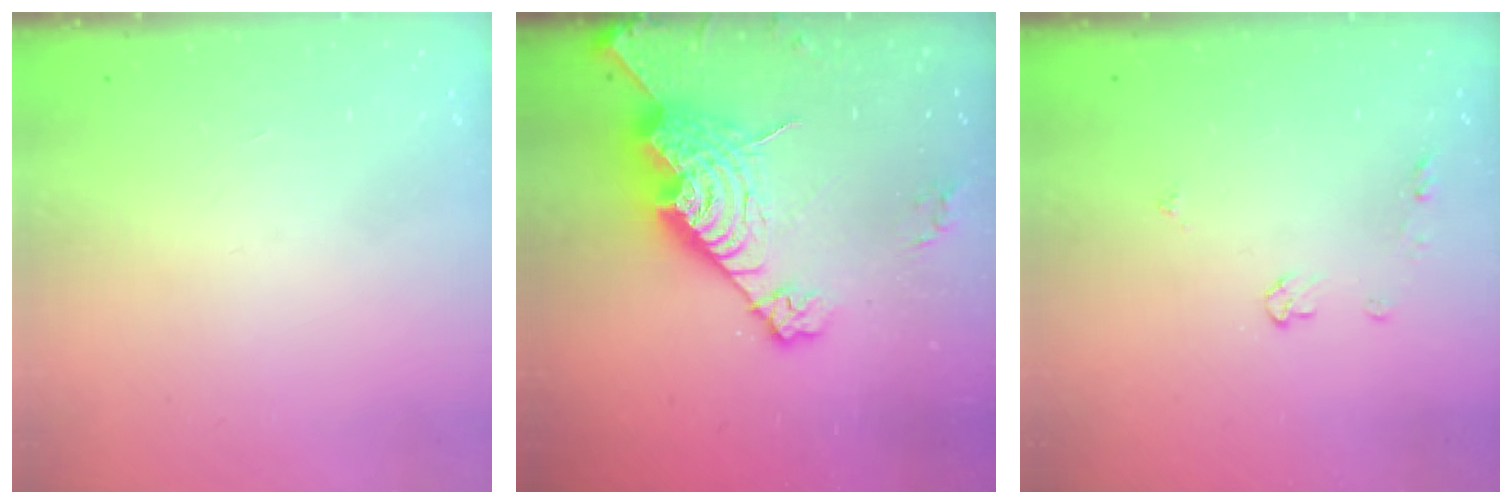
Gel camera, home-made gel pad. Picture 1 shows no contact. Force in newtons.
{"total": 19.6, "press": 19.5, "slide": 1.8}
{"total": 3.9, "press": 3.8, "slide": 0.6}